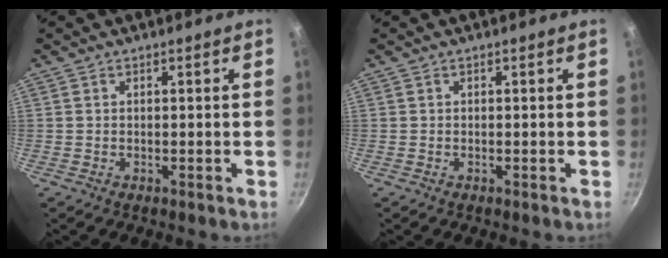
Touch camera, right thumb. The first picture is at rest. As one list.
[{"total": 0.0}]